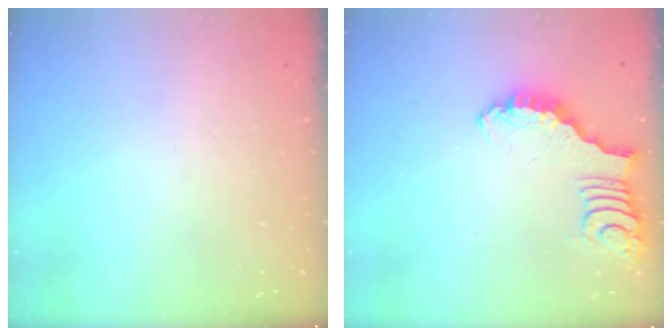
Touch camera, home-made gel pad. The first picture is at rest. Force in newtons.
{"total": 2.2, "press": 2.2, "slide": 0.0}